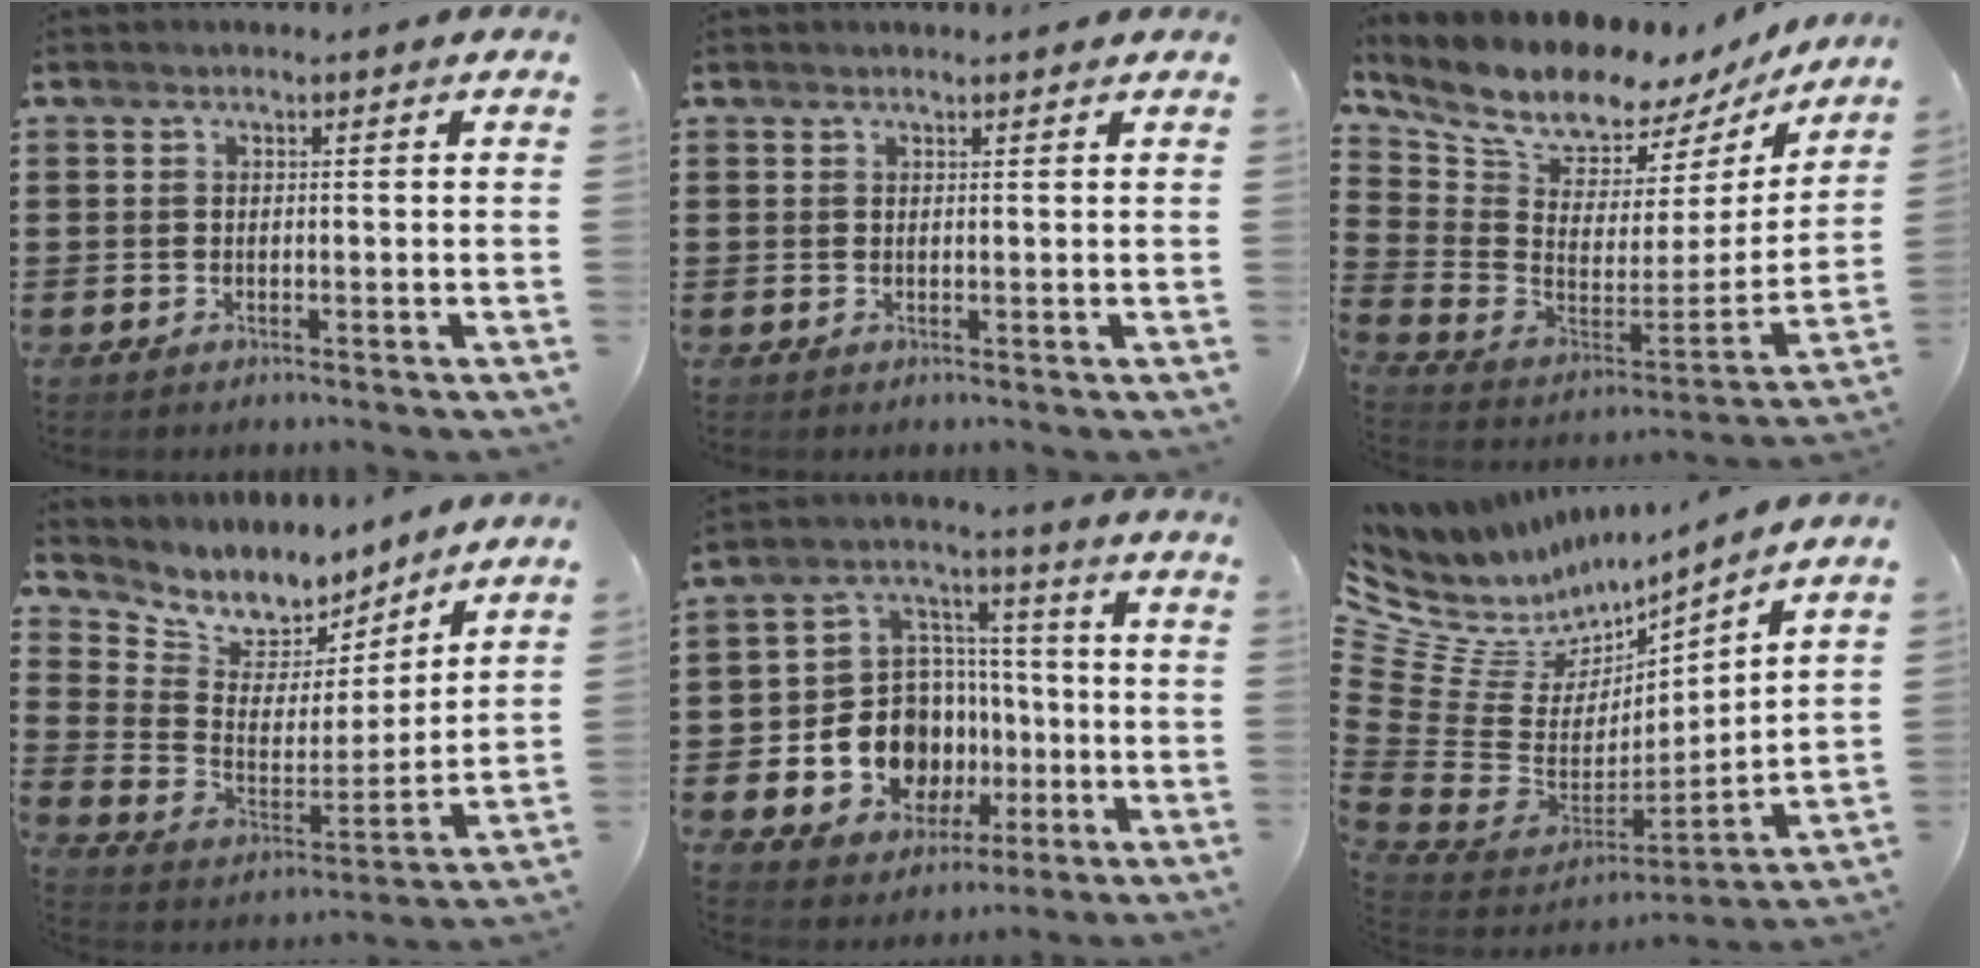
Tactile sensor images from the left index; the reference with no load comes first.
{"total": 0.6, "force": [0.6, 0.0, 0.1], "torque": [-0.005, 0.000, 0.012]}
{"total": 9.5, "force": [8.1, 3.3, 3.8], "torque": [-0.112, -0.058, 0.141]}
{"total": 6.9, "force": [6.0, 3.2, 0.8], "torque": [-0.059, -0.042, 0.109]}
{"total": 11.9, "force": [-3.0, 10.4, 4.9], "torque": [-0.132, 0.009, -0.046]}
{"total": 7.2, "force": [4.0, 5.7, 2.0], "torque": [-0.094, -0.046, 0.071]}